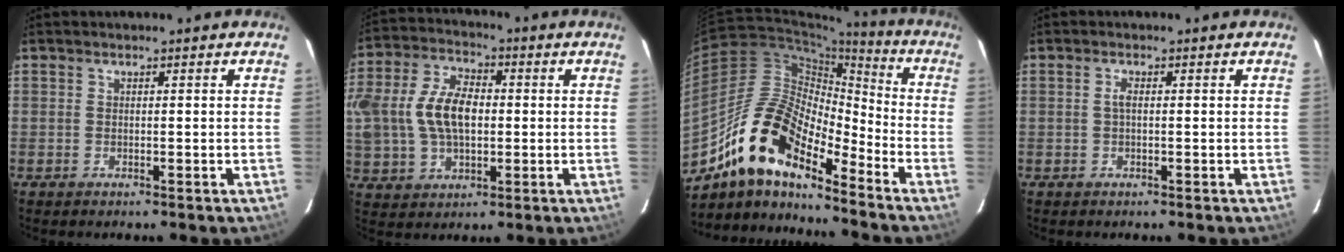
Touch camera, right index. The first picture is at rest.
{"total": 16.8, "force": [0.6, 10.9, 12.8], "torque": [-0.287, 0.019, 0.016]}
{"total": 16.3, "force": [-11.8, 5.5, 9.9], "torque": [-0.174, 0.003, -0.238]}
{"total": 1.1, "force": [0.0, 0.3, 1.1], "torque": [-0.022, 0.004, -0.003]}